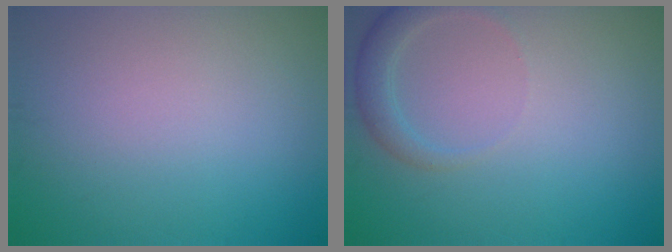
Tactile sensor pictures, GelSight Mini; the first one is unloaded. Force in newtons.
{"total": 2.2, "press": 2.2, "slide": 0.2}